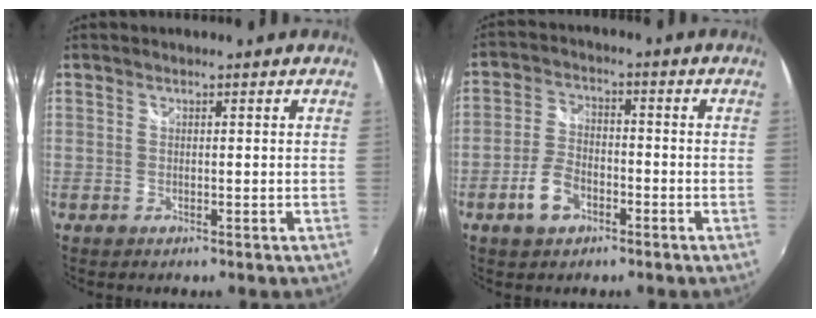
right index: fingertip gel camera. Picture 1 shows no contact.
{"total": 6.6, "force": [-3.5, 4.0, 4.1], "torque": [-0.091, 0.006, -0.061]}